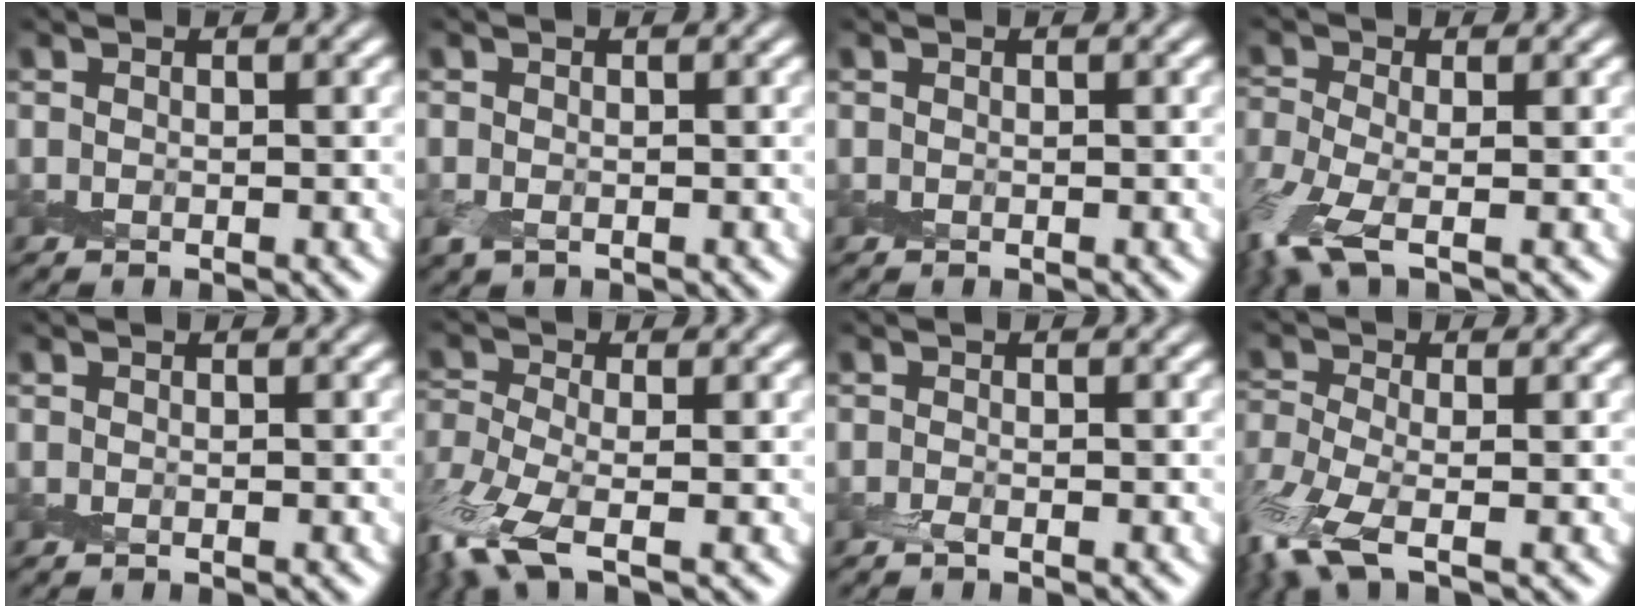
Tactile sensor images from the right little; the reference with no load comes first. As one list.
[{"total": 1.1, "force": [-0.6, 0.6, 0.7], "torque": [-0.022, -0.009, -0.011]}, {"total": 0.0}, {"total": 5.9, "force": [-3.1, 2.2, 4.5], "torque": [-0.116, -0.019, -0.074]}, {"total": 0.0}, {"total": 7.8, "force": [-4.4, 2.7, 5.9], "torque": [-0.142, -0.021, -0.097]}, {"total": 0.7, "force": [-0.6, 0.1, 0.3], "torque": [-0.011, -0.004, -0.014]}, {"total": 6.9, "force": [-4.0, 2.5, 5.1], "torque": [-0.125, -0.021, -0.089]}]